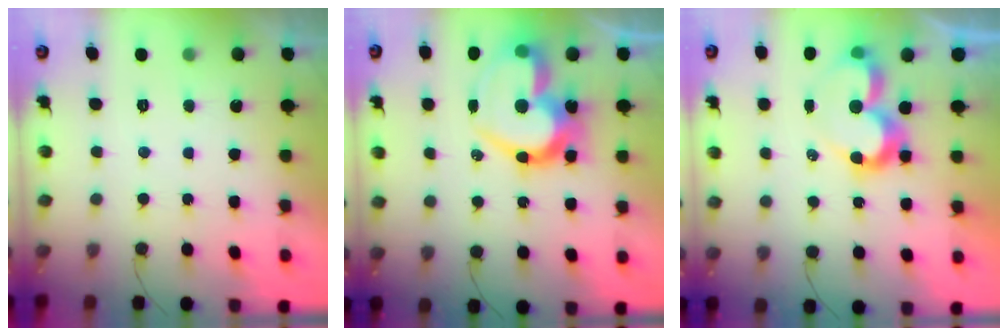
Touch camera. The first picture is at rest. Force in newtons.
{"total": 22.9, "press": 22.8, "slide": 1.9}
{"total": 9.6, "press": 9.6, "slide": 0.8}